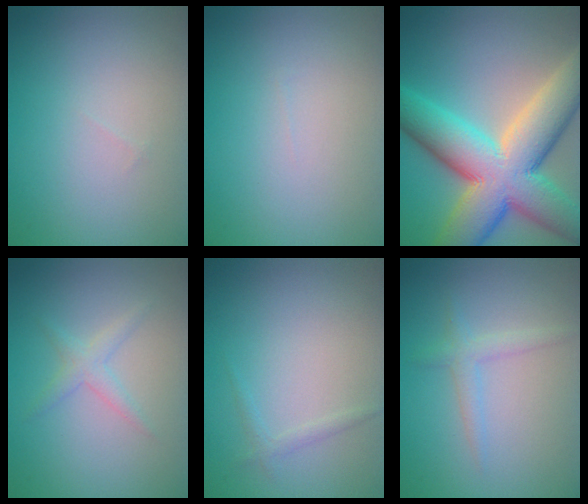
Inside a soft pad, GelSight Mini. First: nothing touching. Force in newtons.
{"total": 0.0}
{"total": 14.1, "press": 14.1, "slide": 0.6}
{"total": 1.4, "press": 1.4, "slide": 0.1}
{"total": 0.9, "press": 0.9, "slide": 0.1}
{"total": 1.6, "press": 1.6, "slide": 0.1}